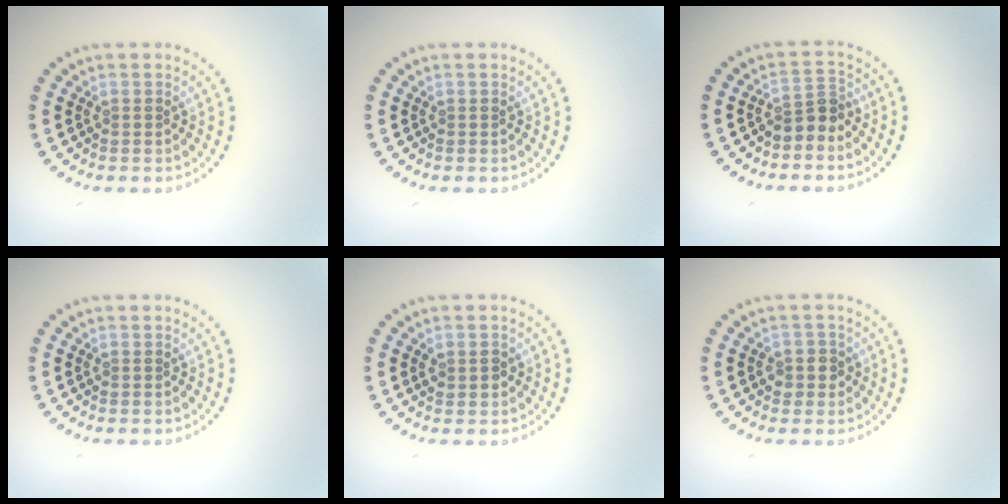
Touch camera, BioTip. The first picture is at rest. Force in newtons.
{"total": 0.0}
{"total": 2.4, "press": 1.8, "slide": 1.6}
{"total": 0.0}
{"total": 1.4, "press": 1.3, "slide": 0.4}
{"total": 1.7, "press": 1.5, "slide": 0.9}